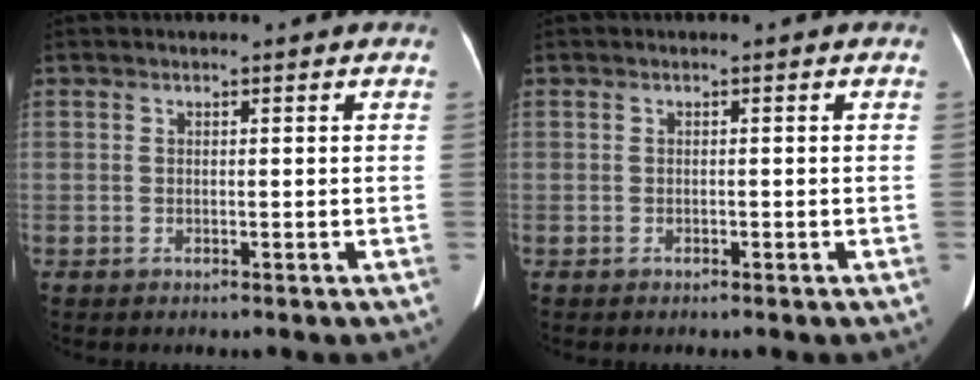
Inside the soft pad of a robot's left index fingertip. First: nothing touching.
{"total": 0.0}